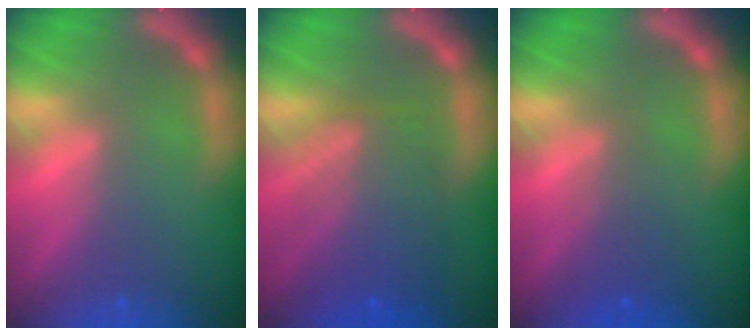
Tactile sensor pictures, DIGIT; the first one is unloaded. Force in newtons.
{"total": 7.1}
{"total": 2.5}